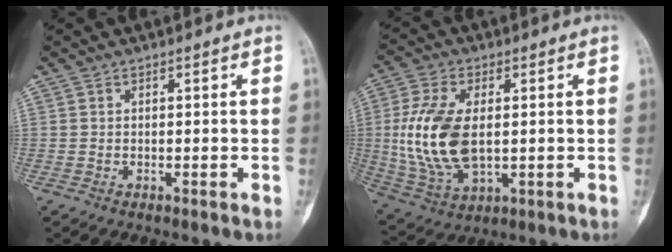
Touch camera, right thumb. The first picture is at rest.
{"total": 15.2, "force": [0.4, 8.3, 12.7], "torque": [-0.268, -0.008, 0.017]}